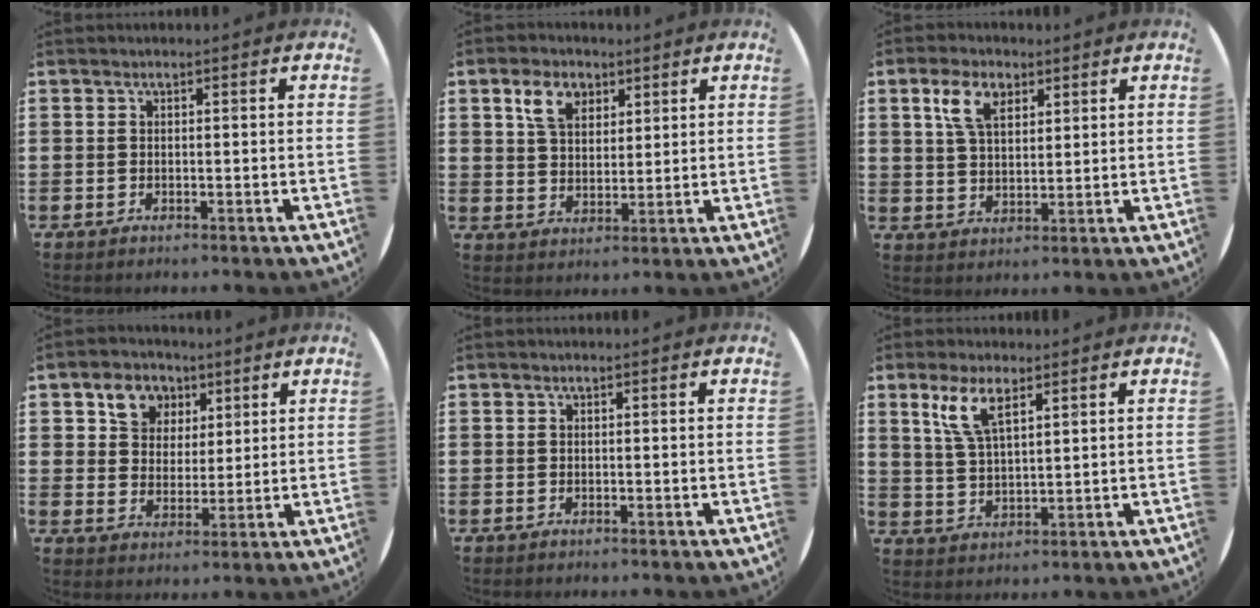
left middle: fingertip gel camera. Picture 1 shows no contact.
{"total": 5.0, "force": [3.1, 3.0, 2.5], "torque": [-0.051, 0.006, 0.057]}
{"total": 5.7, "force": [3.2, 2.9, 3.6], "torque": [-0.075, 0.006, 0.057]}
{"total": 5.6, "force": [3.3, 4.3, 1.2], "torque": [-0.030, 0.010, 0.058]}
{"total": 0.0}
{"total": 5.6, "force": [3.6, 1.6, 4.0], "torque": [-0.082, 0.003, 0.062]}